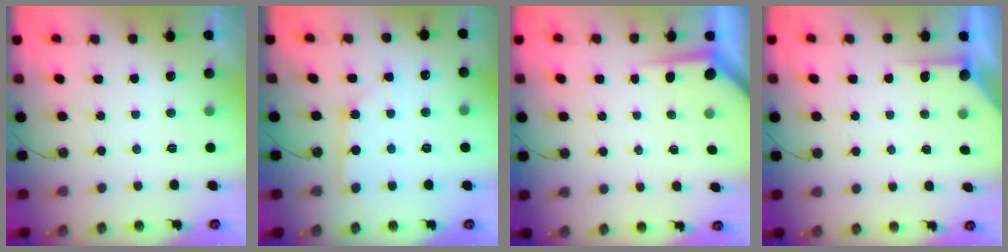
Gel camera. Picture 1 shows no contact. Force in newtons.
{"total": 2.0, "press": 2.0, "slide": 0.3}
{"total": 3.1, "press": 3.1, "slide": 0.4}
{"total": 3.2, "press": 3.2, "slide": 0.3}